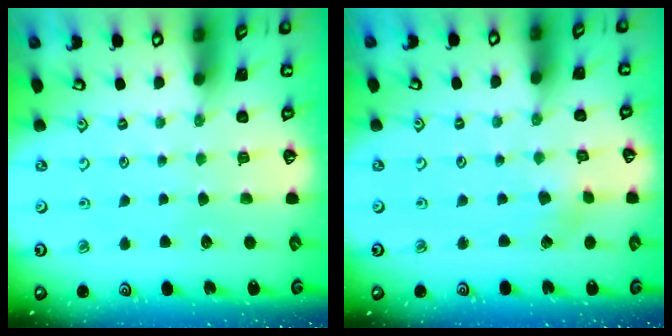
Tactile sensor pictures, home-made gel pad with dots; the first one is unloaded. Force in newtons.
{"total": 2.1, "press": 2.1, "slide": 0.2}